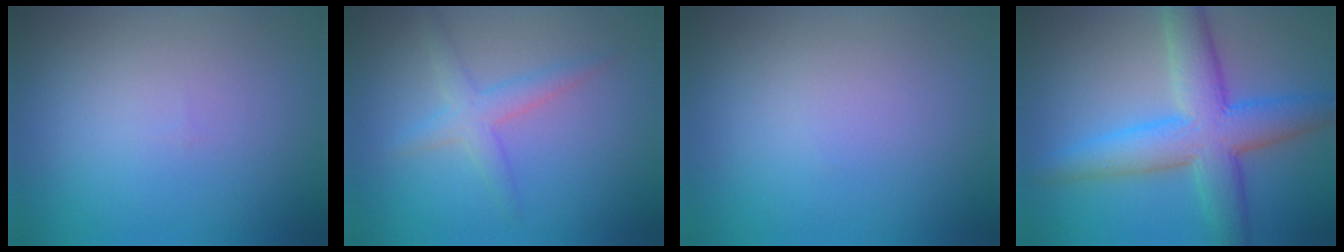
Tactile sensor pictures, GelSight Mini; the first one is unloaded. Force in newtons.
{"total": 2.5, "press": 2.5, "slide": 0.0}
{"total": 0.0}
{"total": 7.8, "press": 7.8, "slide": 0.2}